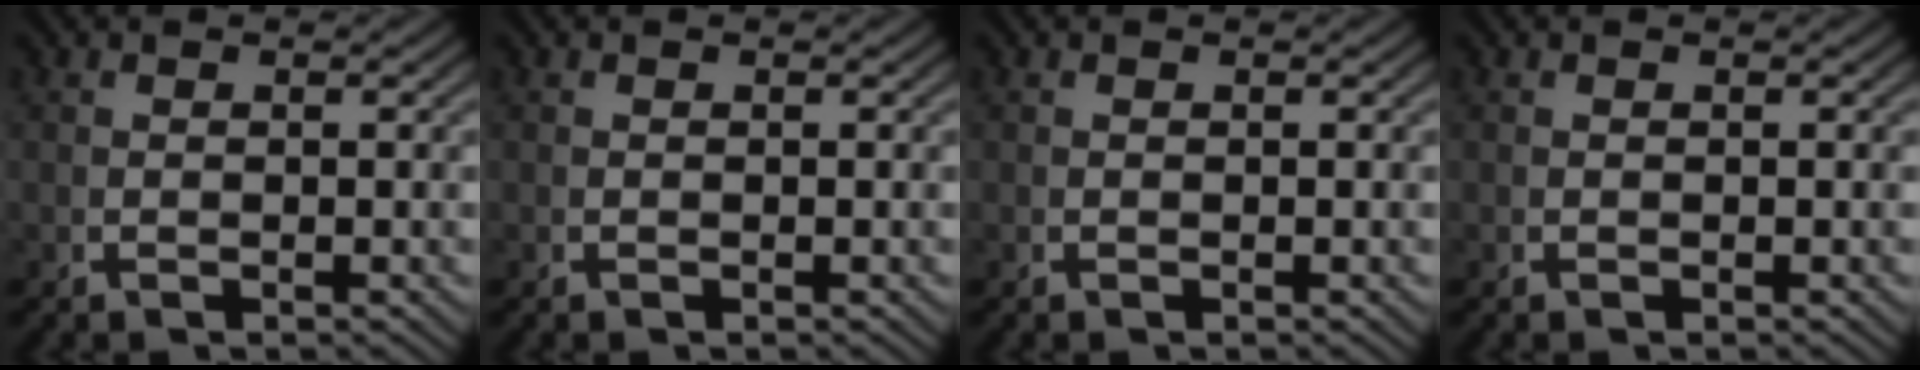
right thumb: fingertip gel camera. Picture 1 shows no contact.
{"total": 0.0}
{"total": 0.0}
{"total": 0.0}